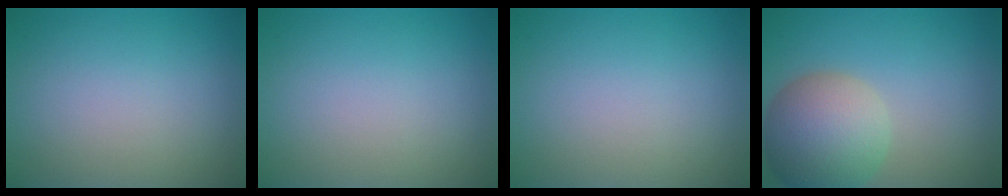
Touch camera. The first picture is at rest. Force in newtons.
{"total": 0.0}
{"total": 0.0}
{"total": 7.6, "press": 7.5, "slide": 0.5}